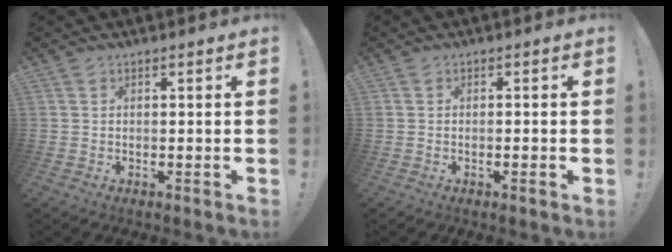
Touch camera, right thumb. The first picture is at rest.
{"total": 0.9, "force": [-0.4, -0.1, 0.8], "torque": [-0.012, 0.000, -0.007]}